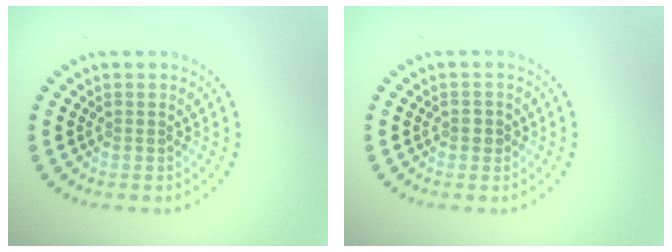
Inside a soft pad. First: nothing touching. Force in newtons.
{"total": 0.9, "press": 0.9, "slide": 0.1}